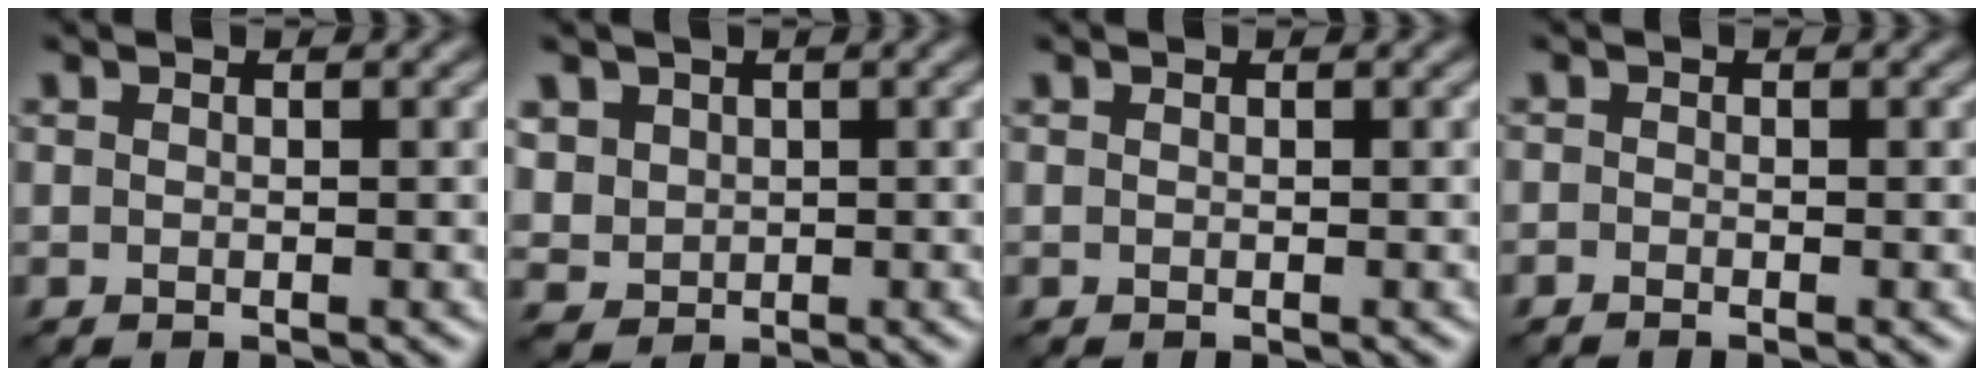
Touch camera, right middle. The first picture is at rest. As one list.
[{"total": 3.0, "force": [1.2, 2.6, 0.8], "torque": [-0.043, 0.001, 0.043]}, {"total": 0.0}, {"total": 0.5, "force": [-0.5, 0.1, 0.2], "torque": [-0.001, -0.004, -0.010]}]